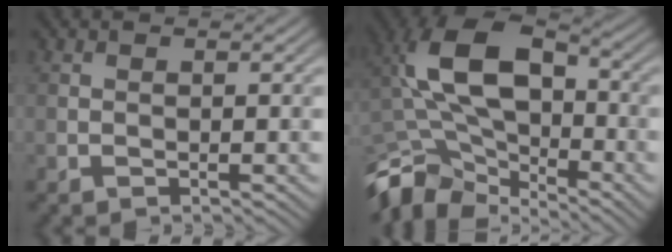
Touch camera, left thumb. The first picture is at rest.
{"total": 13.9, "force": [-5.0, 8.2, 10.0], "torque": [-0.212, 0.002, -0.106]}